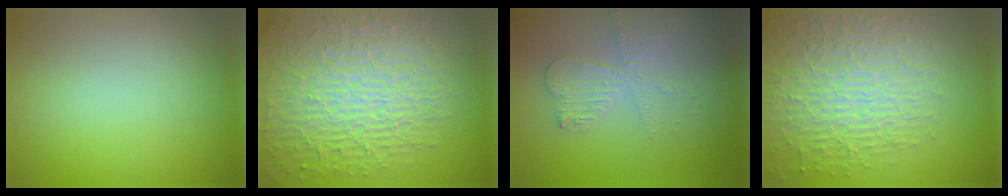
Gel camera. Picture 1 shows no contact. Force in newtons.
{"total": 10.3, "press": 6.6, "slide": 8.0}
{"total": 3.3, "press": 2.8, "slide": 1.6}
{"total": 7.3, "press": 5.3, "slide": 4.9}